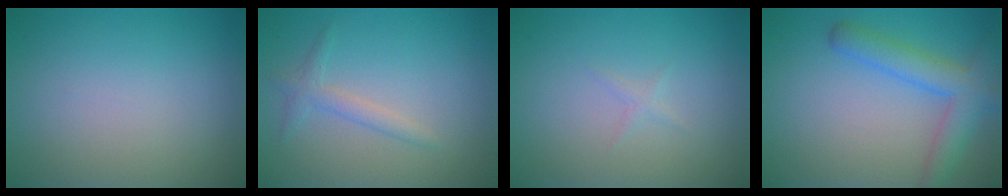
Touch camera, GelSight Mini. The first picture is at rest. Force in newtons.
{"total": 1.6, "press": 1.6, "slide": 0.1}
{"total": 0.6, "press": 0.6, "slide": 0.0}
{"total": 4.4, "press": 4.4, "slide": 0.2}